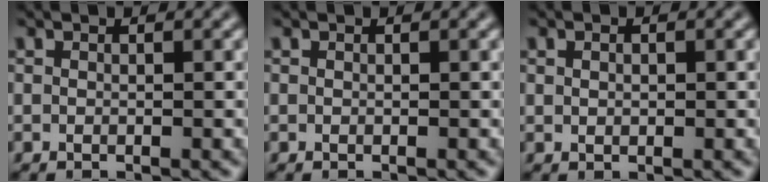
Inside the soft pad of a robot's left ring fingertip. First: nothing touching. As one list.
[{"total": 0.0}, {"total": 0.8, "force": [0.2, 0.5, 0.5], "torque": [-0.009, 0.001, 0.005]}]